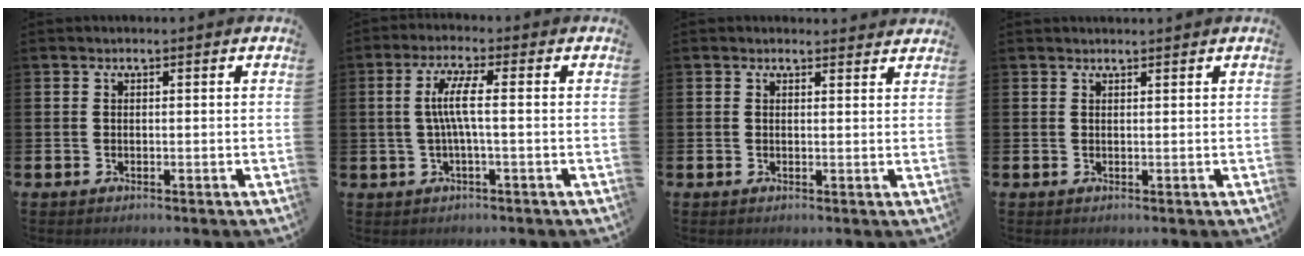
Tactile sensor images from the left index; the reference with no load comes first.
{"total": 5.1, "force": [0.2, 0.7, 5.0], "torque": [-0.098, 0.004, 0.000]}
{"total": 1.3, "force": [1.3, 0.2, -0.1], "torque": [0.008, -0.007, 0.022]}
{"total": 0.8, "force": [0.8, -0.1, 0.0], "torque": [0.001, -0.002, 0.015]}